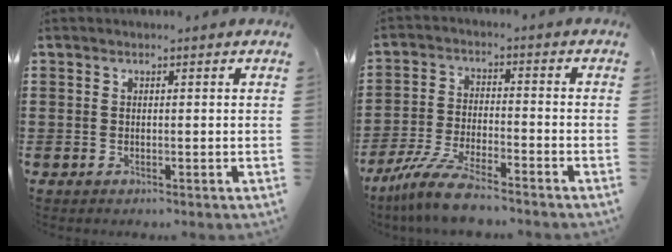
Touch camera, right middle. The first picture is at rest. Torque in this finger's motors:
{"motor_torque": [2.04, -0.10, 0.55, 0.19]}